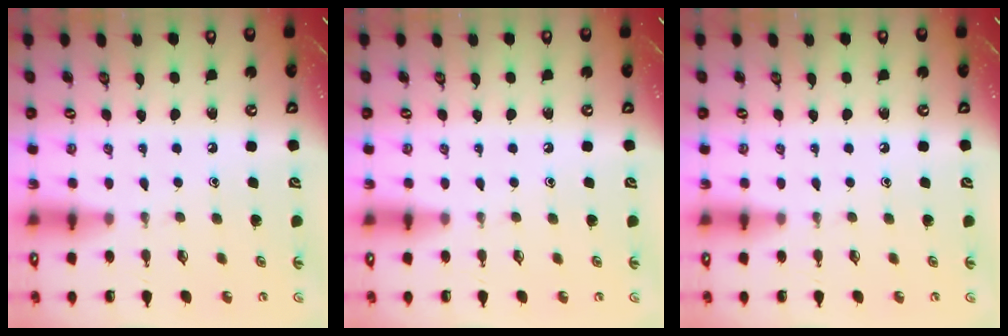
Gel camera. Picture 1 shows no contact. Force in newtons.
{"total": 0.0}
{"total": 0.0}